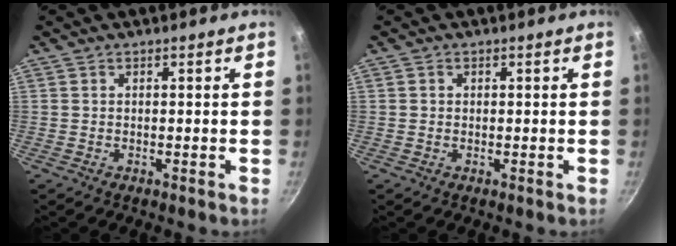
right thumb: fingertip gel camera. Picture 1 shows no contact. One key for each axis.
{"total": 0.7, "fx": 0.1, "fy": 0.6, "fz": 0.1, "tx": 0.001, "ty": 0.000, "tz": -0.001}